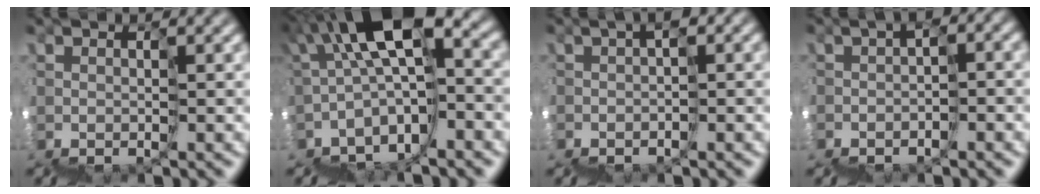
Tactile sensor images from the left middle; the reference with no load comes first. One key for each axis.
{"total": 7.5, "fx": 0.9, "fy": 2.1, "fz": 7.2, "tx": -0.126, "ty": 0.043, "tz": 0.008}
{"total": 1.8, "fx": -1.5, "fy": -0.4, "fz": 1.0, "tx": -0.019, "ty": -0.004, "tz": -0.030}
{"total": 2.7, "fx": -2.2, "fy": 0.5, "fz": 1.5, "tx": -0.027, "ty": -0.006, "tz": -0.034}